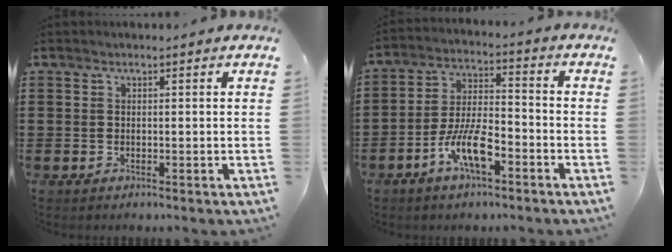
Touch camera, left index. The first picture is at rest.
{"total": 8.8, "force": [-4.8, 3.1, 6.7], "torque": [-0.148, 0.003, -0.094]}